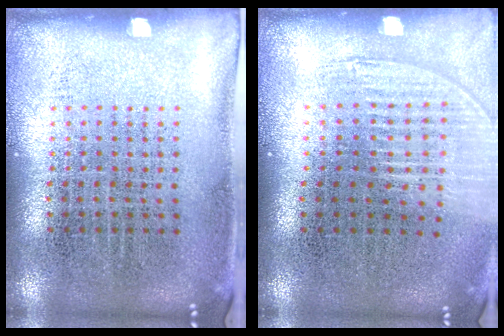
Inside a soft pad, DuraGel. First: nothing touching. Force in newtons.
{"total": 1.1, "press": 1.1, "slide": 0.4}